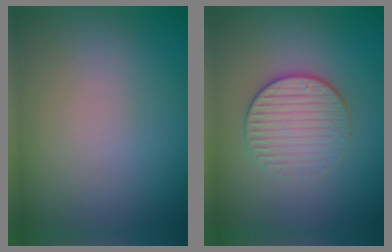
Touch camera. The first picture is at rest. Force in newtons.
{"total": 3.2, "press": 2.9, "slide": 1.4}